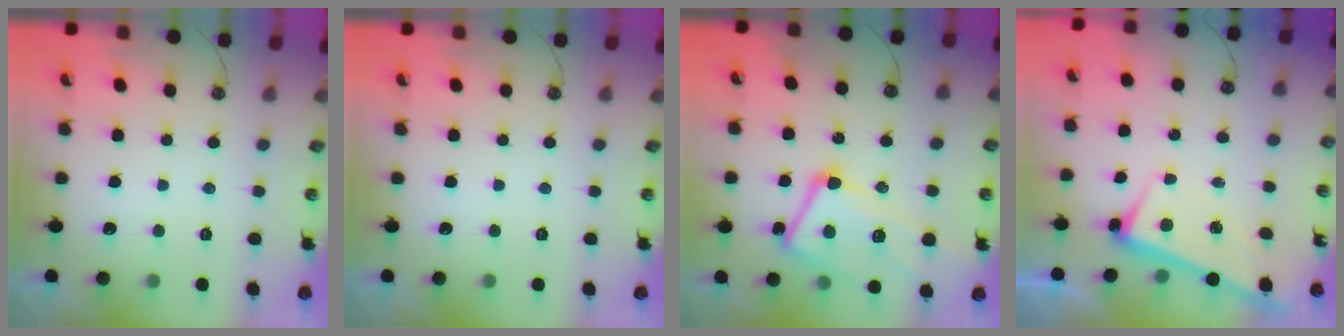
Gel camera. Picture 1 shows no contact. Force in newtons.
{"total": 0.0}
{"total": 8.2, "press": 8.1, "slide": 1.3}
{"total": 2.6, "press": 2.5, "slide": 0.7}